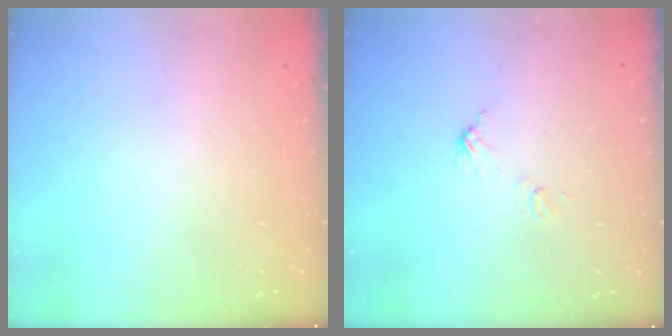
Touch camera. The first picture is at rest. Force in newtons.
{"total": 4.9, "press": 4.9, "slide": 0.4}